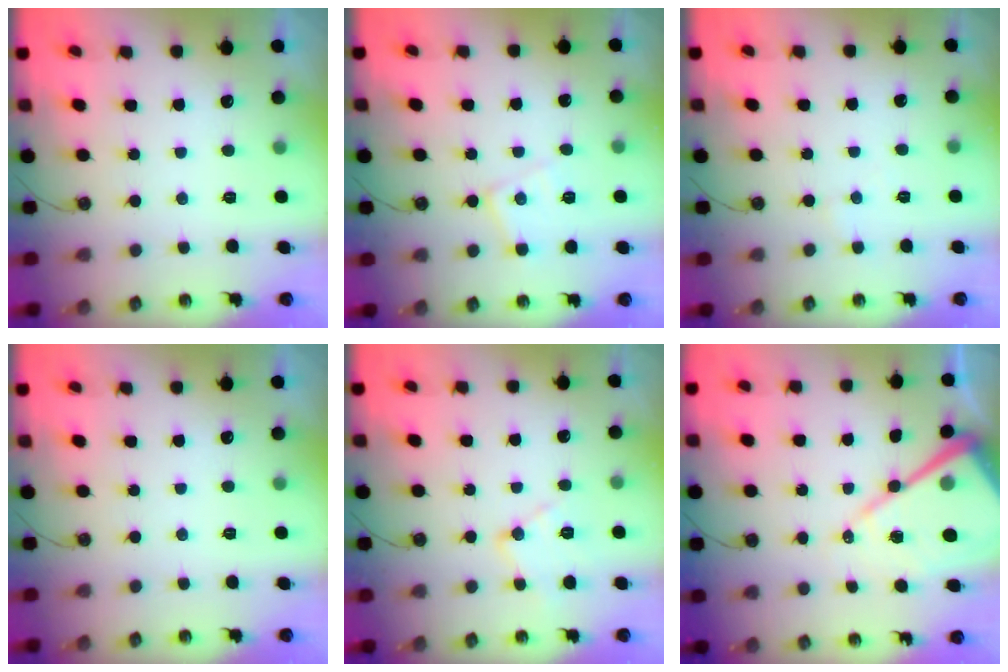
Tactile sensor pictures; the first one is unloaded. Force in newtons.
{"total": 9.1, "press": 9.1, "slide": 0.6}
{"total": 2.6, "press": 2.5, "slide": 0.5}
{"total": 0.0}
{"total": 11.2, "press": 11.1, "slide": 0.8}
{"total": 18.2, "press": 18.2, "slide": 1.6}